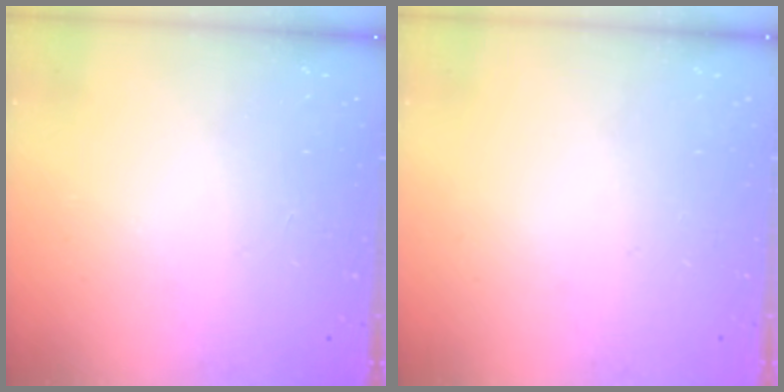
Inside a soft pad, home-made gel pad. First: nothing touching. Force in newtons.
{"total": 0.0}